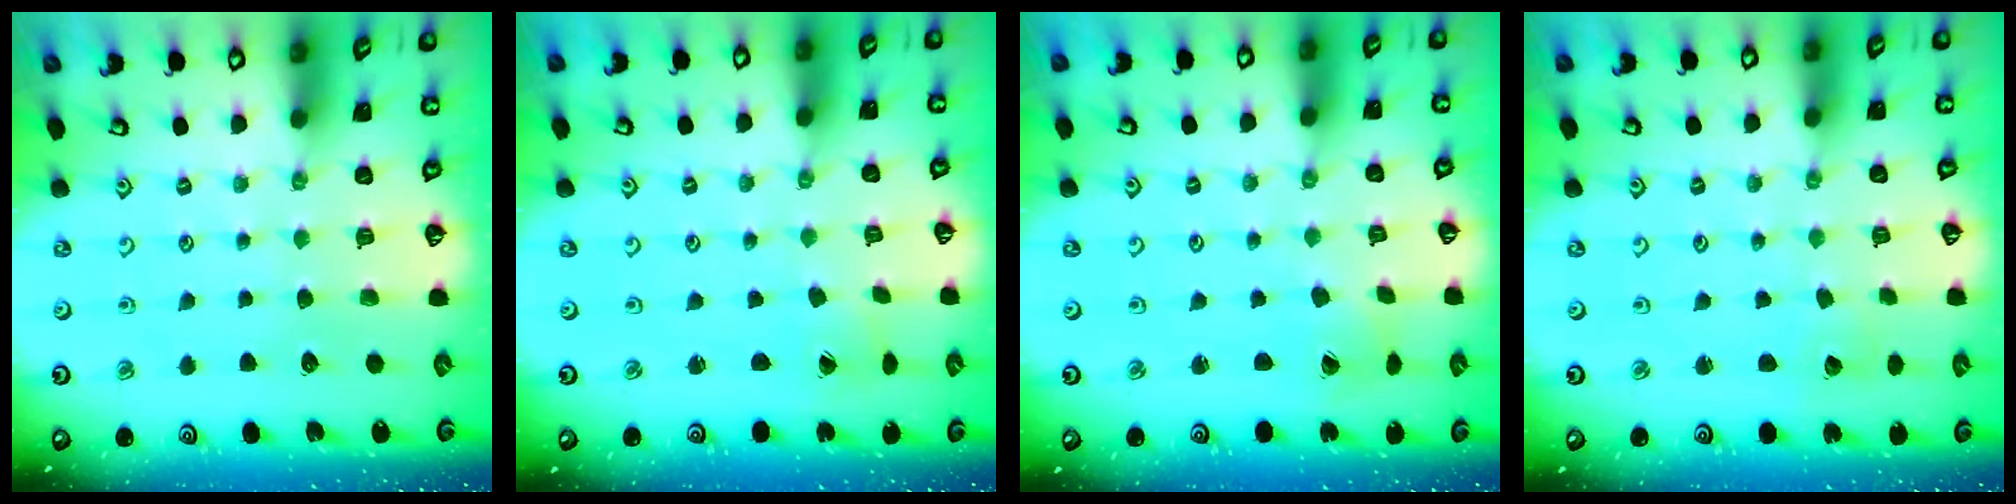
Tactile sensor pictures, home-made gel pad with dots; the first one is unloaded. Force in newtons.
{"total": 0.5, "press": 0.5, "slide": 0.1}
{"total": 1.5, "press": 1.5, "slide": 0.2}
{"total": 1.6, "press": 1.6, "slide": 0.2}